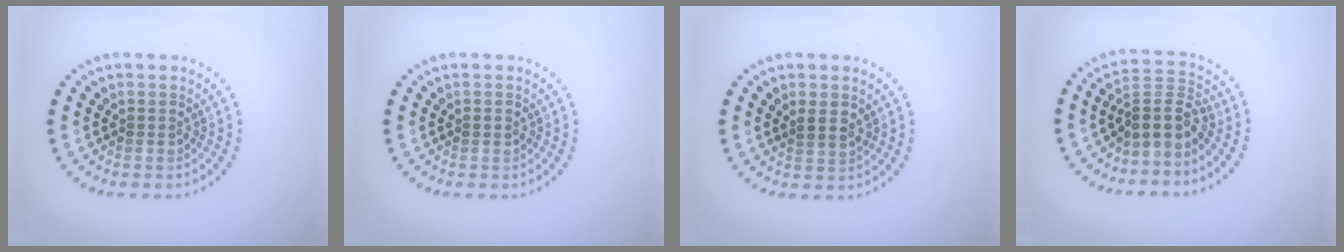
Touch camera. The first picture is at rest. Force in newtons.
{"total": 0.8, "press": 0.8, "slide": 0.0}
{"total": 1.3, "press": 1.1, "slide": 0.7}
{"total": 3.3, "press": 2.5, "slide": 2.2}